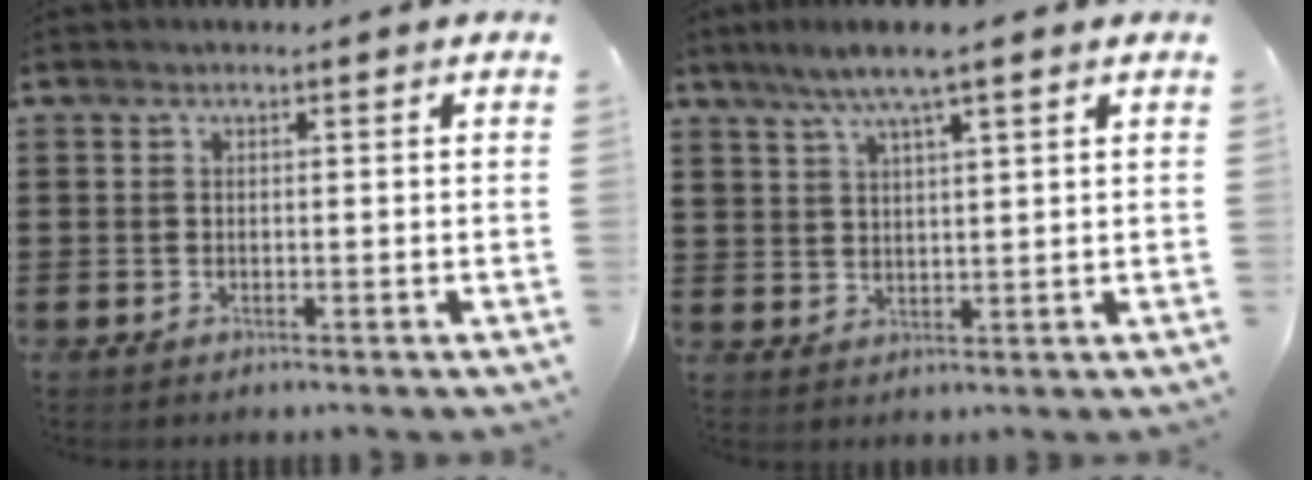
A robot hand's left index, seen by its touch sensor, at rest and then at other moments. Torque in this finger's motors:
{"motor_torque": [1.45, -0.03, 0.92, 0.21]}